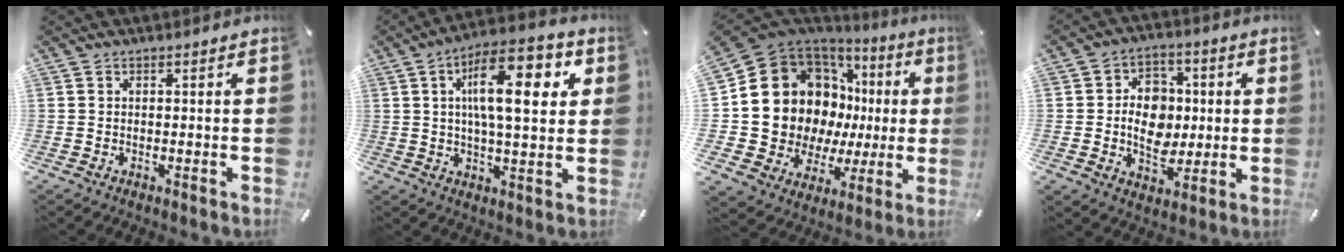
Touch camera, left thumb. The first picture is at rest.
{"total": 16.7, "force": [5.1, 5.8, 14.9], "torque": [-0.239, -0.004, 0.073]}
{"total": 18.7, "force": [4.2, 15.2, 10.1], "torque": [-0.186, -0.046, 0.100]}
{"total": 10.7, "force": [-0.4, 8.7, 6.2], "torque": [-0.097, 0.010, -0.006]}